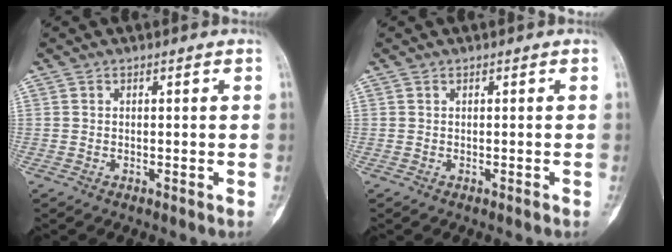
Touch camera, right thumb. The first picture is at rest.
{"total": 0.0}